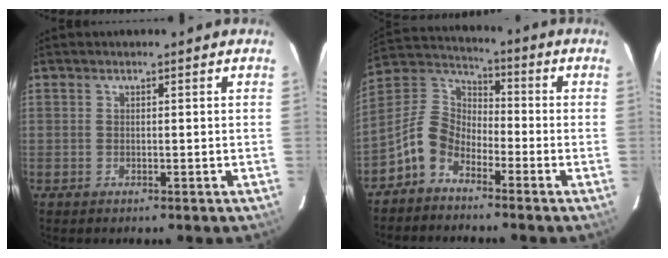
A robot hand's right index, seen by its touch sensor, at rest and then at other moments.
{"total": 8.9, "force": [-5.5, 5.5, 4.2], "torque": [-0.093, 0.024, -0.123]}